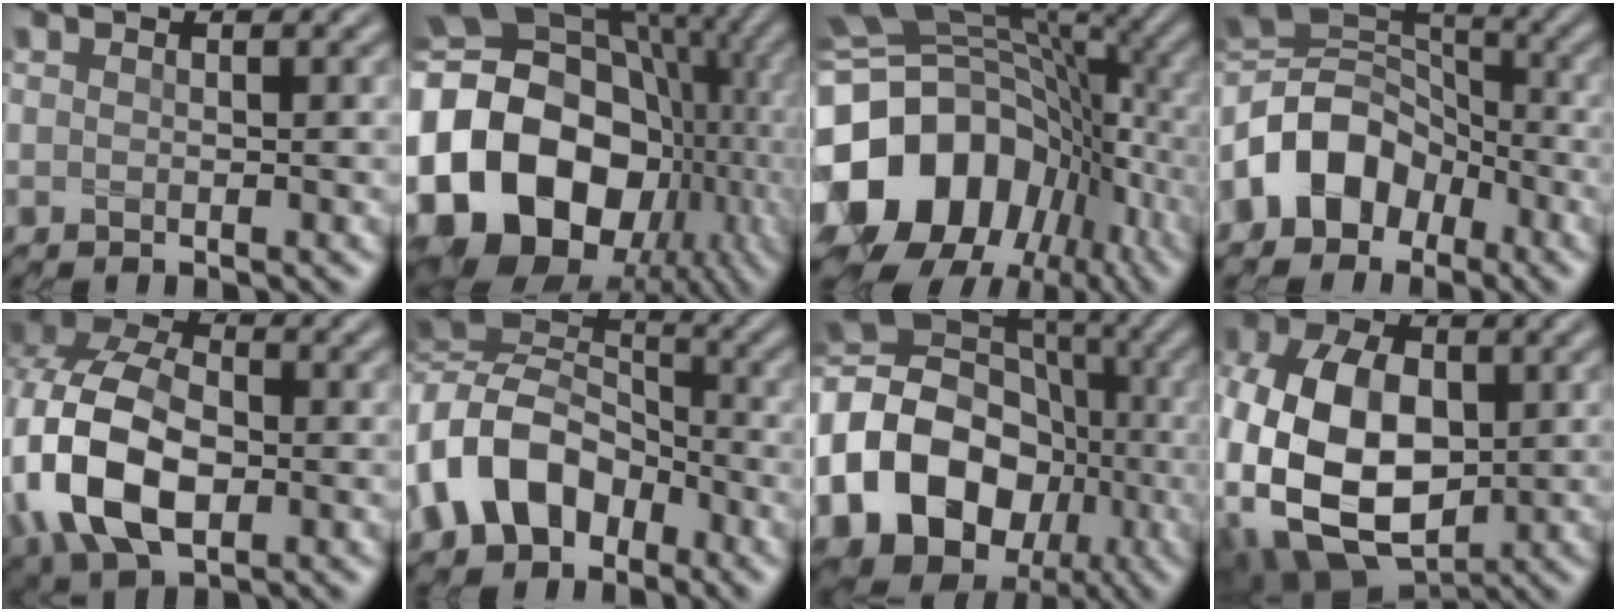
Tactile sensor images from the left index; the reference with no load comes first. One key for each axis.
{"total": 21.4, "fx": -3.8, "fy": 17.0, "fz": 12.5, "tx": -0.241, "ty": -0.012, "tz": -0.067}
{"total": 19.1, "fx": -6.3, "fy": 14.8, "fz": 10.2, "tx": -0.220, "ty": -0.018, "tz": -0.093}
{"total": 7.7, "fx": -3.5, "fy": 5.7, "fz": 3.8, "tx": -0.056, "ty": 0.013, "tz": -0.079}
{"total": 12.1, "fx": -2.2, "fy": 7.9, "fz": 8.8, "tx": -0.213, "ty": -0.009, "tz": -0.054}
{"total": 10.9, "fx": -3.5, "fy": 8.0, "fz": 6.6, "tx": -0.139, "ty": 0.003, "tz": -0.081}
{"total": 19.3, "fx": -4.5, "fy": 16.1, "fz": 9.5, "tx": -0.193, "ty": -0.004, "tz": -0.093}
{"total": 12.4, "fx": -1.4, "fy": 7.9, "fz": 9.4, "tx": -0.213, "ty": -0.008, "tz": -0.033}